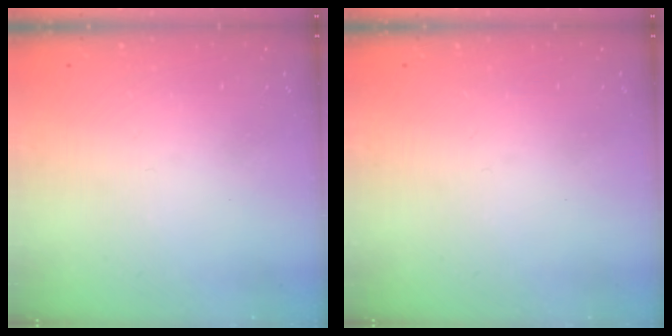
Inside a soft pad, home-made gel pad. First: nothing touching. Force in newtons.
{"total": 0.0}